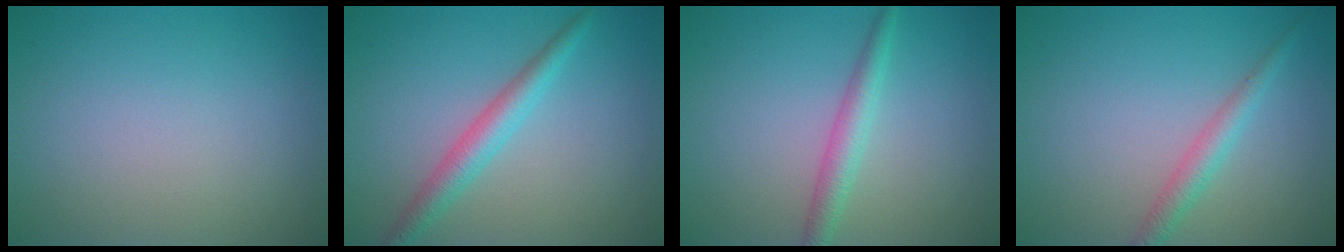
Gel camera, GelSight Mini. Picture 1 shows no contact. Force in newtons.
{"total": 3.0, "press": 3.0, "slide": 0.0}
{"total": 2.4, "press": 2.4, "slide": 0.0}
{"total": 2.1, "press": 2.1, "slide": 0.1}